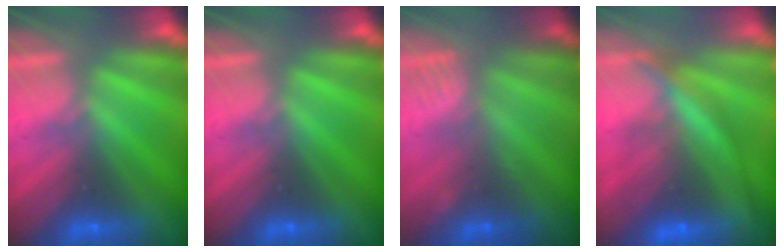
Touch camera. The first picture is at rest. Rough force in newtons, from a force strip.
{"total": 0.0}
{"total": 2.5}
{"total": 7.6}